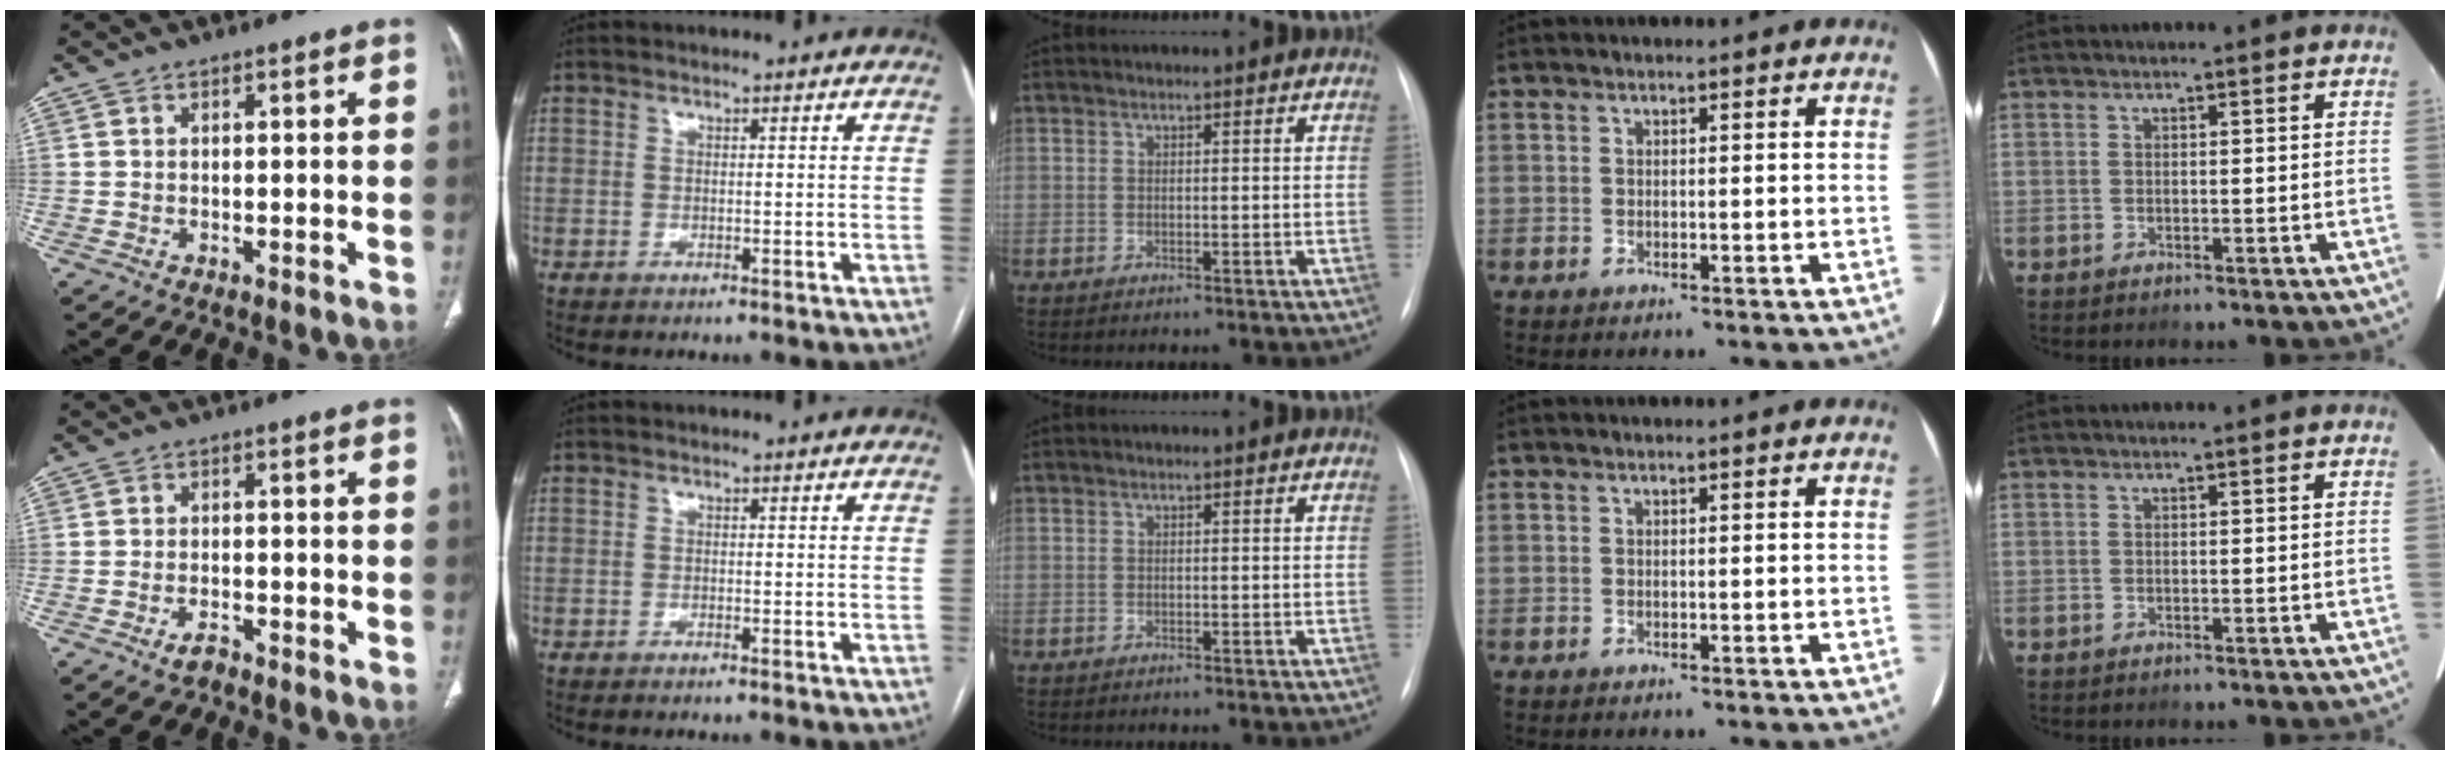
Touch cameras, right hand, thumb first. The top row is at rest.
{"thumb": {"total": 2.3, "force": [-1.8, 0.8, 1.2], "torque": [-0.030, 0.008, -0.033]}, "index": {"total": 0.6, "force": [-0.5, -0.1, 0.2], "torque": [-0.005, 0.000, -0.009]}}